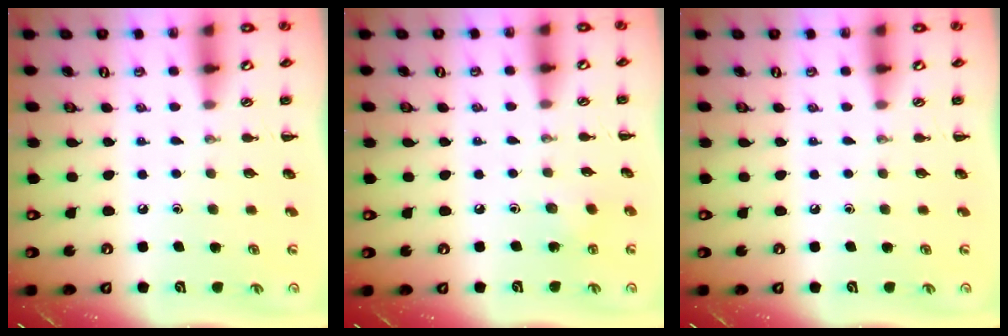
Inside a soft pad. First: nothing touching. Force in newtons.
{"total": 3.4, "press": 3.2, "slide": 0.9}
{"total": 0.0}